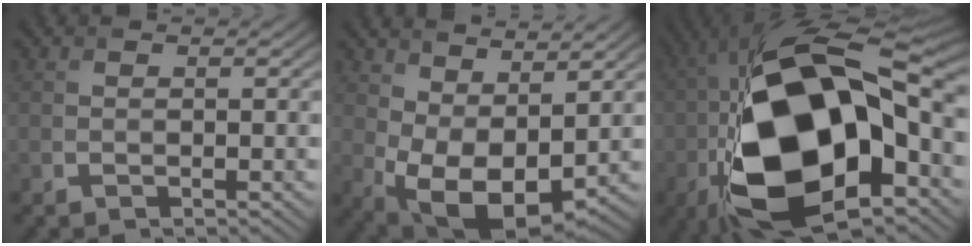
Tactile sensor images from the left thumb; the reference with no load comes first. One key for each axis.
{"total": 10.0, "fx": 1.9, "fy": 5.8, "fz": 7.9, "tx": -0.161, "ty": -0.019, "tz": 0.041}
{"total": 21.3, "fx": -5.1, "fy": 10.7, "fz": 17.8, "tx": -0.364, "ty": -0.016, "tz": -0.082}